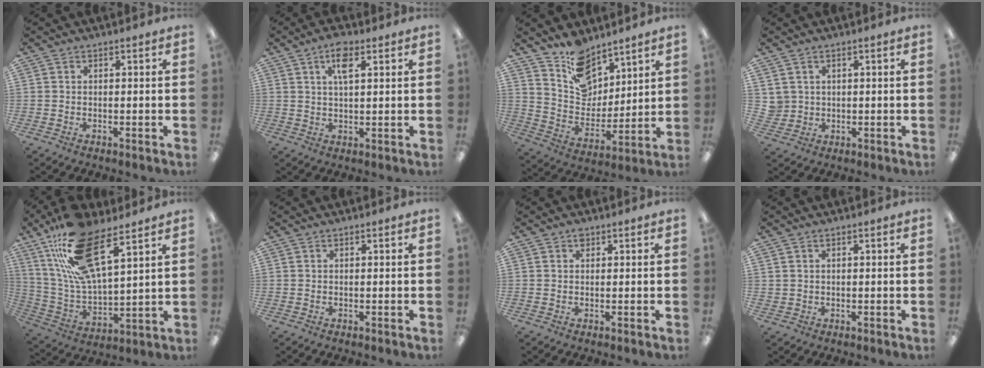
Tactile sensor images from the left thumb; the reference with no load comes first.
{"total": 6.0, "force": [3.2, 2.3, 4.5], "torque": [-0.083, 0.000, 0.051]}
{"total": 12.7, "force": [9.8, 7.3, 3.5], "torque": [-0.066, -0.072, 0.190]}
{"total": 3.1, "force": [1.6, 2.7, 0.1], "torque": [-0.014, 0.001, 0.031]}
{"total": 20.2, "force": [13.2, 6.9, 13.6], "torque": [-0.269, -0.057, 0.230]}
{"total": 0.0}
{"total": 1.3, "force": [0.7, 0.8, 0.7], "torque": [-0.007, -0.001, 0.009]}
{"total": 1.0, "force": [0.4, 0.9, 0.1], "torque": [-0.004, 0.004, 0.007]}